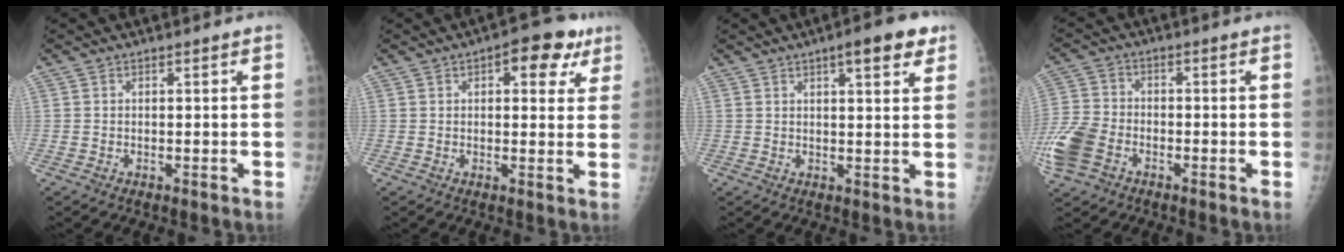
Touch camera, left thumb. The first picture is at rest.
{"total": 8.6, "force": [3.9, 4.4, 6.3], "torque": [-0.041, -0.002, 0.040]}
{"total": 7.7, "force": [4.2, 2.2, 6.0], "torque": [-0.065, -0.011, 0.053]}
{"total": 10.4, "force": [-4.6, 7.2, 5.9], "torque": [-0.139, 0.013, -0.093]}